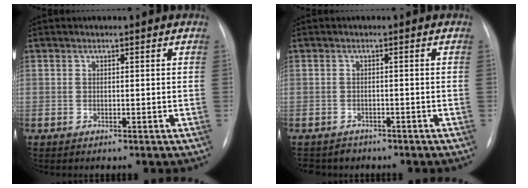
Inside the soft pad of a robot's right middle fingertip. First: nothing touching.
{"total": 3.2, "force": [-2.6, 1.8, -0.4], "torque": [0.006, 0.001, -0.043]}